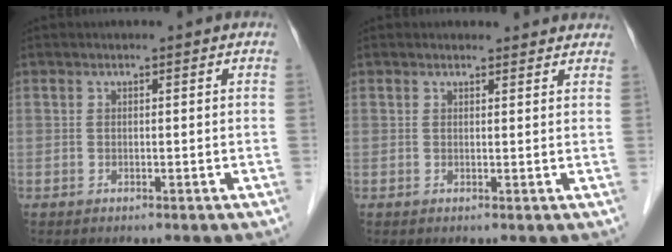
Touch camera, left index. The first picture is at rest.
{"total": 3.5, "force": [3.3, 1.2, 0.2], "torque": [0.001, 0.008, 0.026]}